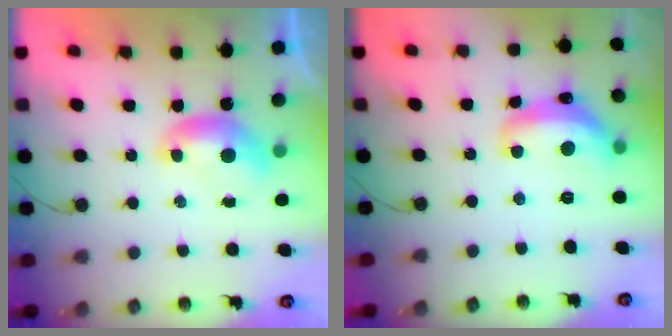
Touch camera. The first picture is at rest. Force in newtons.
{"total": 8.3, "press": 8.3, "slide": 0.7}